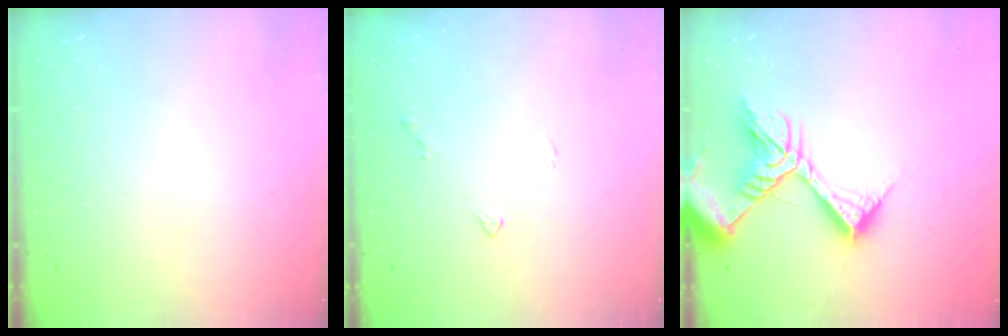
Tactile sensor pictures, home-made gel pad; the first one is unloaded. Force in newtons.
{"total": 3.6, "press": 3.5, "slide": 0.8}
{"total": 14.4, "press": 14.3, "slide": 1.6}